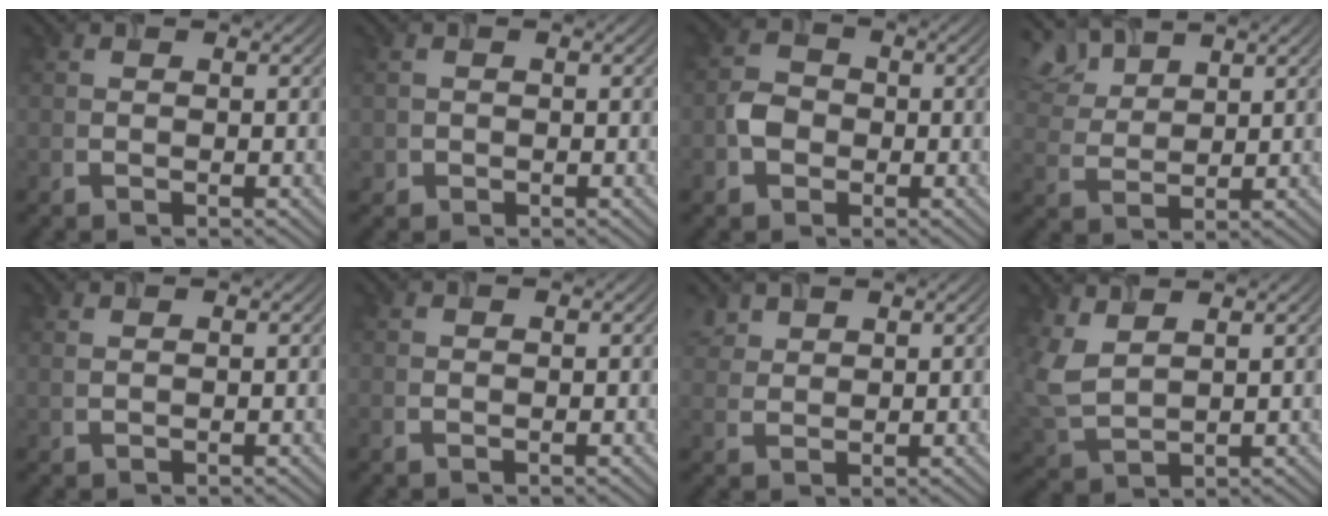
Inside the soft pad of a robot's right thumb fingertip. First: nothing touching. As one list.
[{"total": 1.1, "force": [-0.2, 1.1, 0.0], "torque": [0.004, -0.006, -0.006]}, {"total": 3.2, "force": [-1.1, 2.7, 1.4], "torque": [-0.032, 0.002, -0.027]}, {"total": 6.6, "force": [5.1, 2.7, 3.2], "torque": [-0.084, 0.013, 0.107]}, {"total": 0.6, "force": [0.4, 0.1, 0.4], "torque": [-0.013, 0.003, 0.008]}, {"total": 0.0}, {"total": 3.0, "force": [2.2, 1.5, 1.2], "torque": [-0.034, 0.005, 0.053]}, {"total": 5.5, "force": [3.0, 2.6, 3.8], "torque": [-0.117, 0.001, 0.064]}]